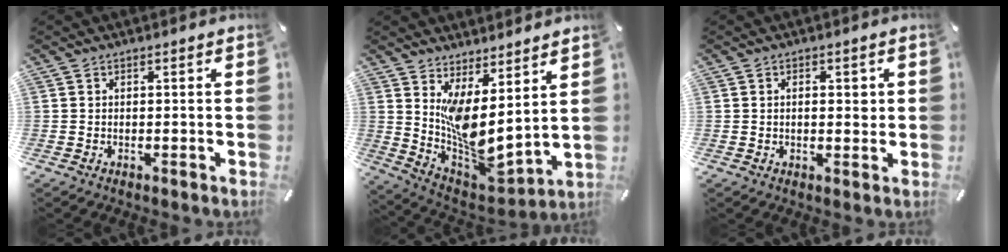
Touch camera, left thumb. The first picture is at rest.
{"total": 9.0, "force": [2.5, 4.8, 7.1], "torque": [-0.110, -0.076, 0.057]}
{"total": 3.2, "force": [0.3, 1.8, 2.6], "torque": [-0.029, -0.004, -0.002]}